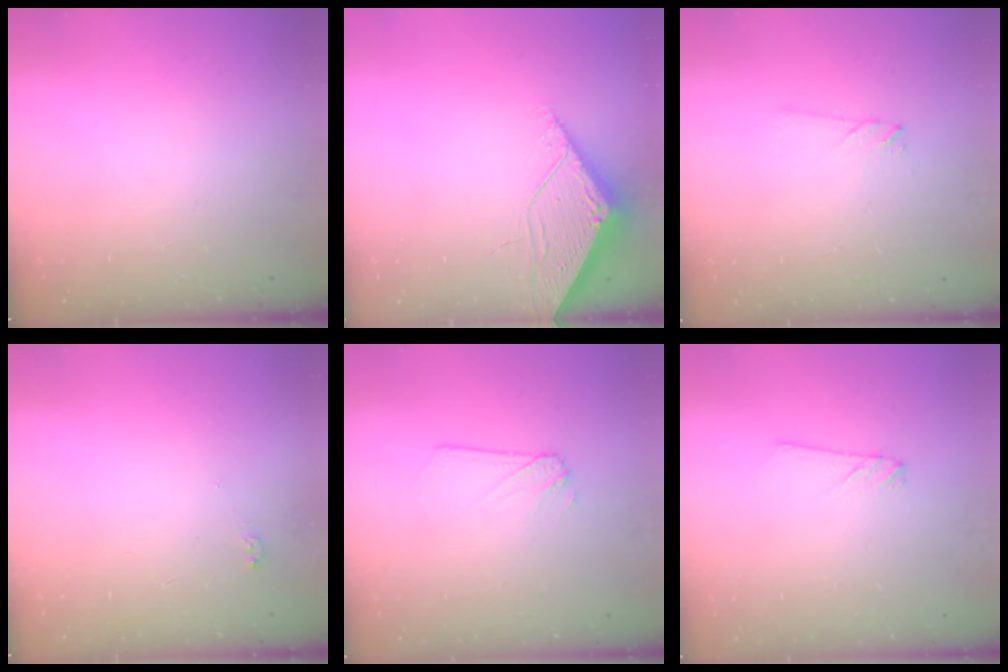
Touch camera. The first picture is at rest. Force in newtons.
{"total": 4.0, "press": 4.0, "slide": 0.2}
{"total": 3.2, "press": 3.2, "slide": 0.3}
{"total": 3.0, "press": 3.0, "slide": 0.4}
{"total": 1.6, "press": 1.6, "slide": 0.0}
{"total": 0.9, "press": 0.9, "slide": 0.1}